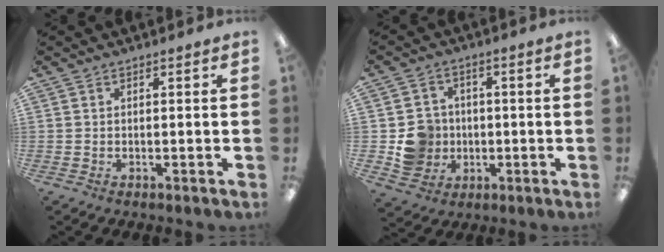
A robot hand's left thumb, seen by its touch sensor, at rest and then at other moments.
{"total": 8.4, "force": [-1.1, 8.1, 2.1], "torque": [-0.051, 0.013, -0.009]}